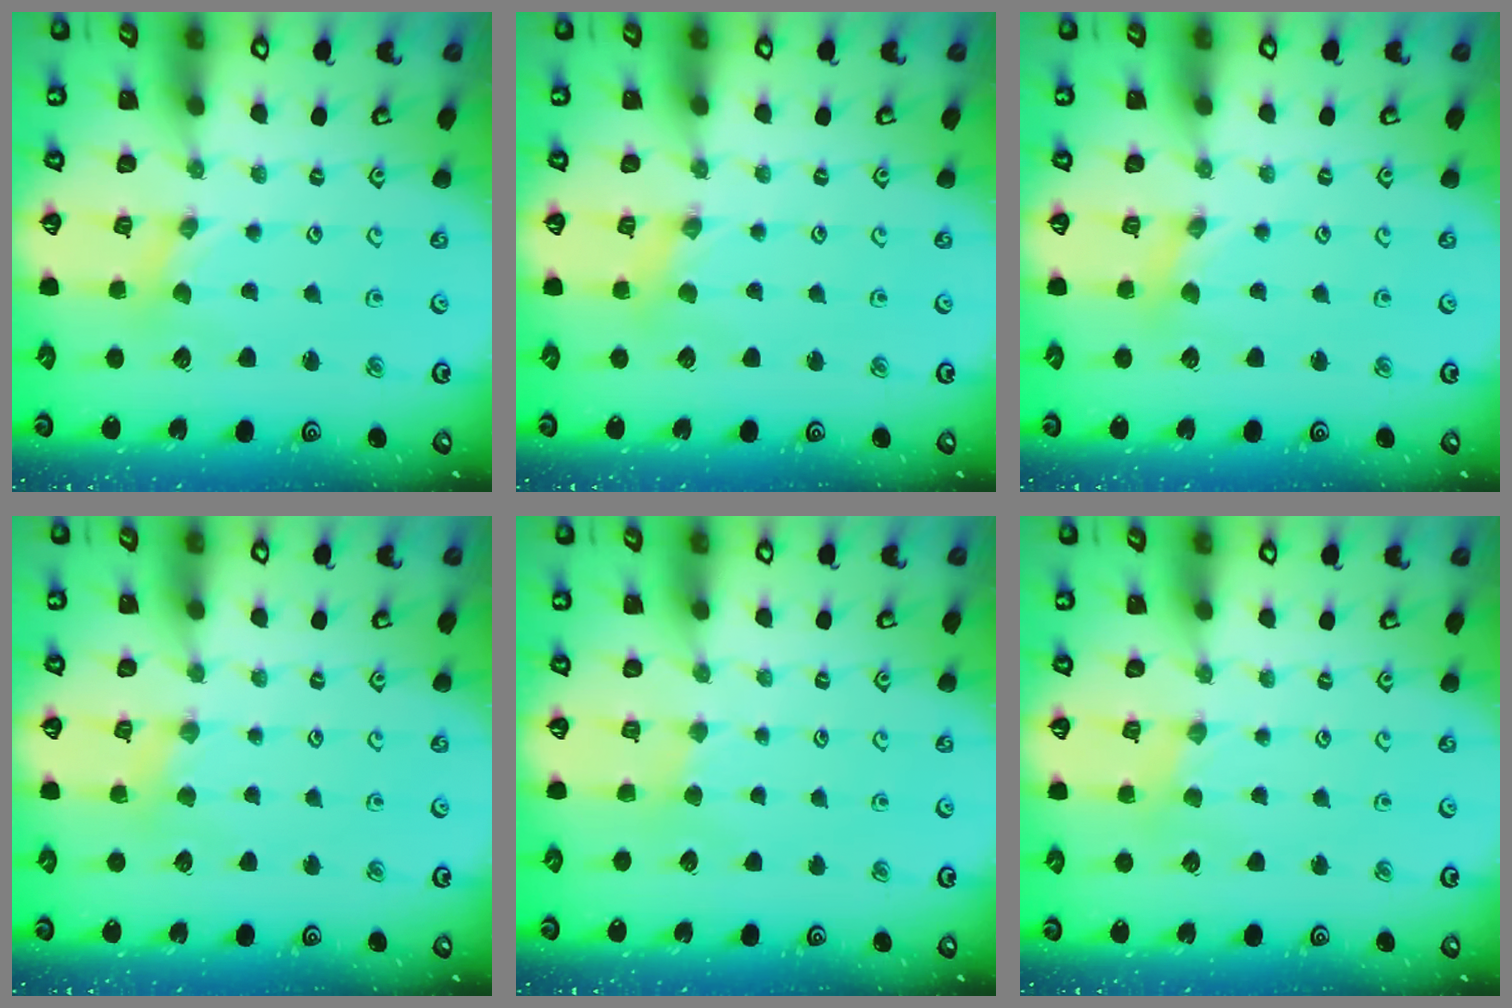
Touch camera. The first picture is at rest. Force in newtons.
{"total": 1.3, "press": 1.3, "slide": 0.3}
{"total": 1.7, "press": 1.7, "slide": 0.3}
{"total": 2.9, "press": 2.9, "slide": 0.4}
{"total": 2.0, "press": 2.0, "slide": 0.4}
{"total": 1.0, "press": 0.9, "slide": 0.3}